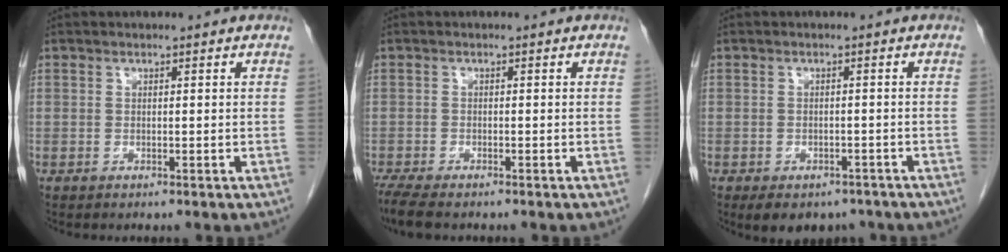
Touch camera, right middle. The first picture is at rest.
{"total": 4.9, "force": [-4.0, 1.0, 2.7], "torque": [-0.055, -0.015, -0.066]}
{"total": 8.1, "force": [-6.1, 4.4, 3.0], "torque": [-0.042, 0.002, -0.081]}